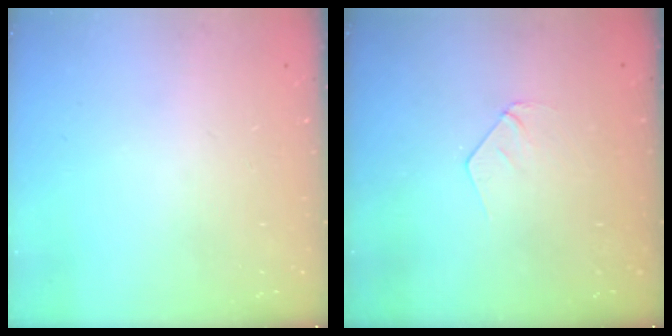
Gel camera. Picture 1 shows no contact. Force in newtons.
{"total": 3.6, "press": 3.6, "slide": 0.2}